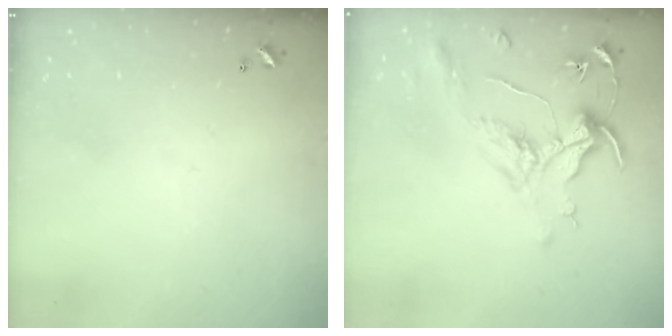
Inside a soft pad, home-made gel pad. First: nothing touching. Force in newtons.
{"total": 1.5, "press": 1.3, "slide": 0.7}